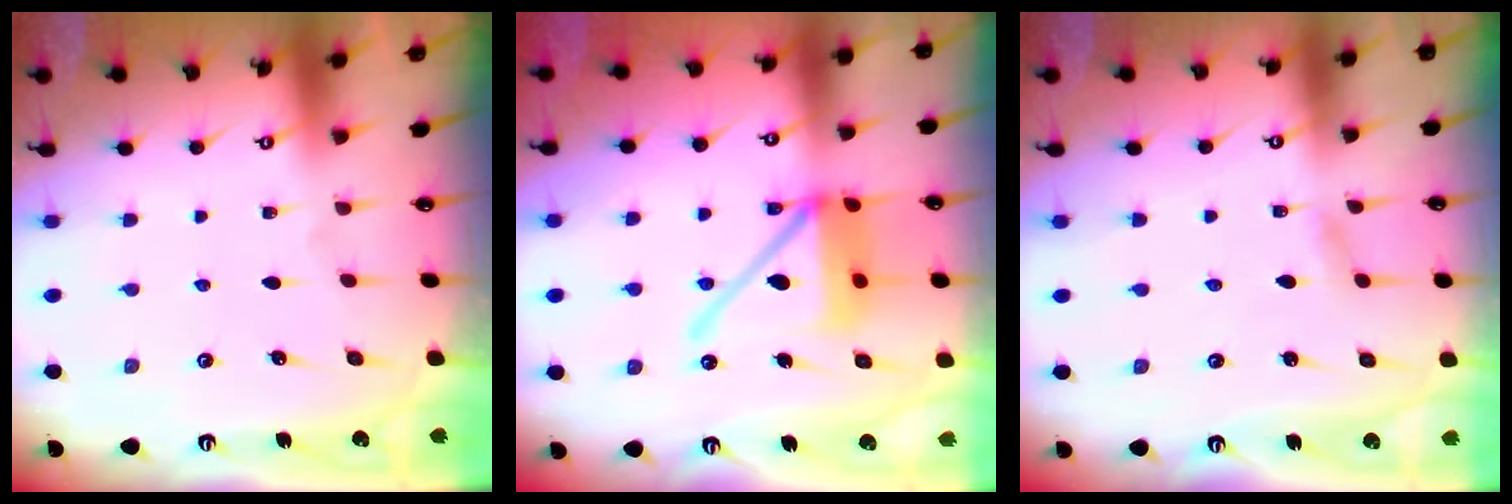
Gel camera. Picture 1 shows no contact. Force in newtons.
{"total": 15.3, "press": 15.2, "slide": 1.9}
{"total": 3.1, "press": 3.1, "slide": 0.3}